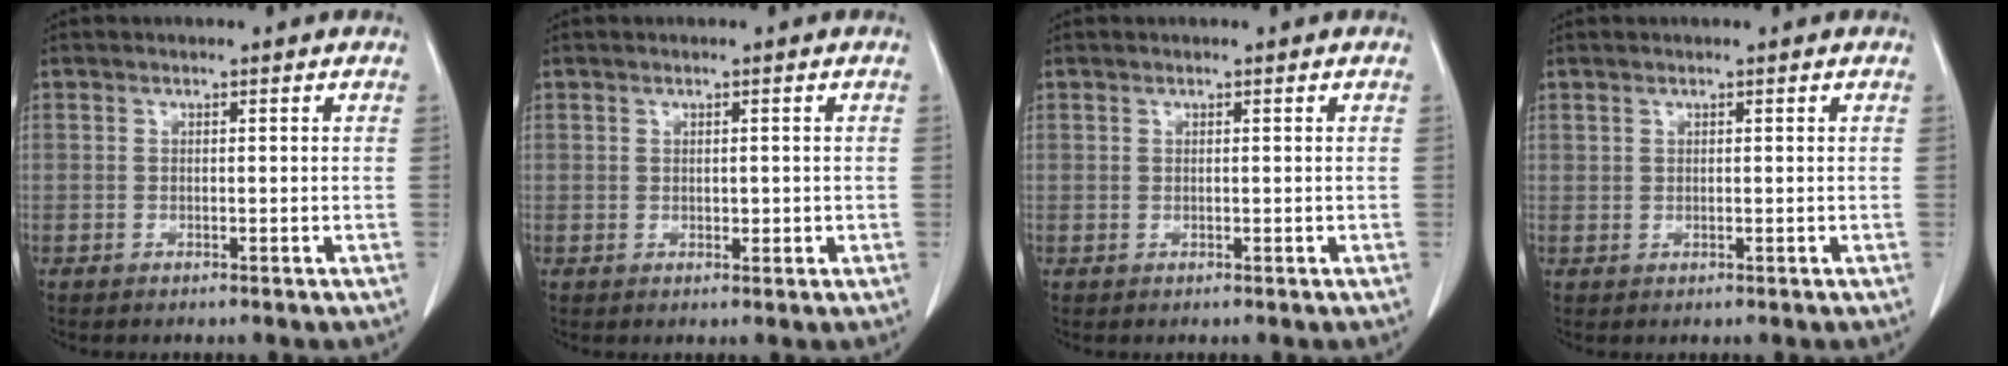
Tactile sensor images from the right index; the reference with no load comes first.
{"total": 1.2, "force": [0.0, 0.9, 0.9], "torque": [-0.010, 0.000, 0.002]}
{"total": 0.0}
{"total": 0.0}